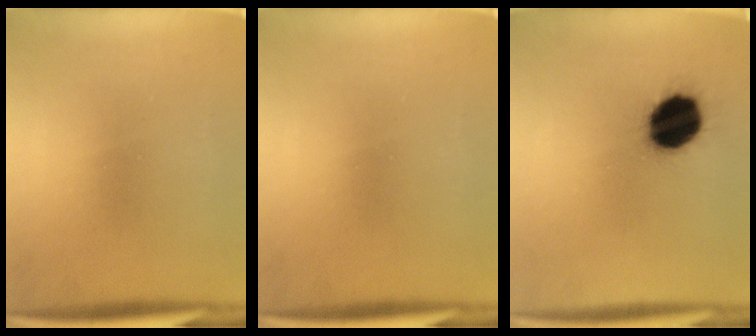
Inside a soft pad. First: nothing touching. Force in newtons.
{"total": 0.0}
{"total": 14.7}